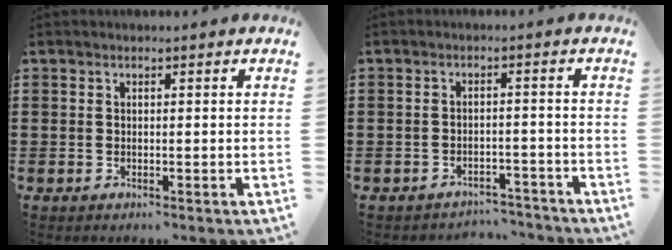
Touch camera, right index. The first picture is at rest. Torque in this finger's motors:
{"motor_torque": [1.03, 1.10, 0.03, 0.00]}